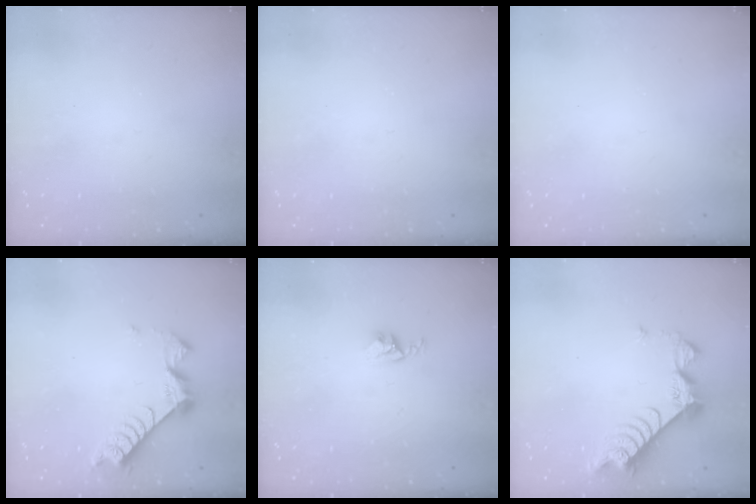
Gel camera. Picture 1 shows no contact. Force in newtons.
{"total": 0.0}
{"total": 0.0}
{"total": 9.4, "press": 9.4, "slide": 0.7}
{"total": 2.9, "press": 2.9, "slide": 0.4}
{"total": 8.8, "press": 8.7, "slide": 0.9}